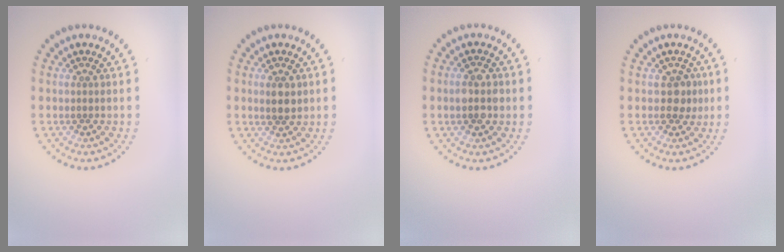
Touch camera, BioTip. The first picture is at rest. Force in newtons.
{"total": 1.8, "press": 1.8, "slide": 0.6}
{"total": 2.5, "press": 2.5, "slide": 0.2}
{"total": 1.6, "press": 1.5, "slide": 0.5}